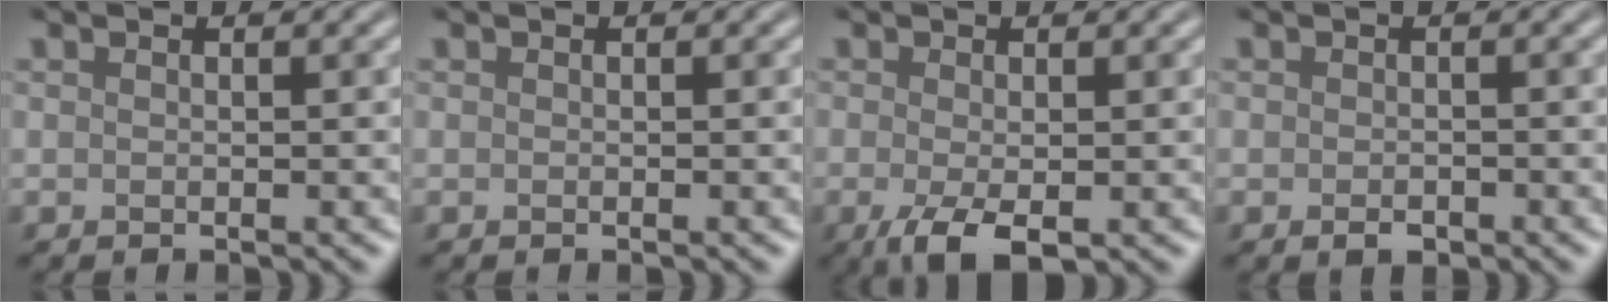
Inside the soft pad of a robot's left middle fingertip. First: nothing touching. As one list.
[{"total": 0.0}, {"total": 2.8, "force": [-1.6, 0.5, 2.3], "torque": [-0.057, -0.004, -0.016]}, {"total": 1.1, "force": [-1.1, 0.1, 0.0], "torque": [-0.011, 0.003, -0.007]}]